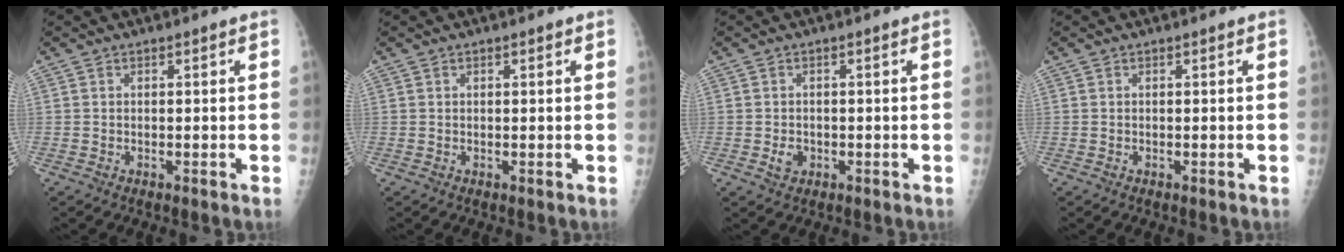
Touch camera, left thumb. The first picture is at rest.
{"total": 0.6, "force": [0.3, 0.3, 0.4], "torque": [-0.004, 0.000, 0.004]}
{"total": 2.4, "force": [-0.7, 1.9, 1.3], "torque": [-0.015, 0.003, -0.007]}
{"total": 0.0}